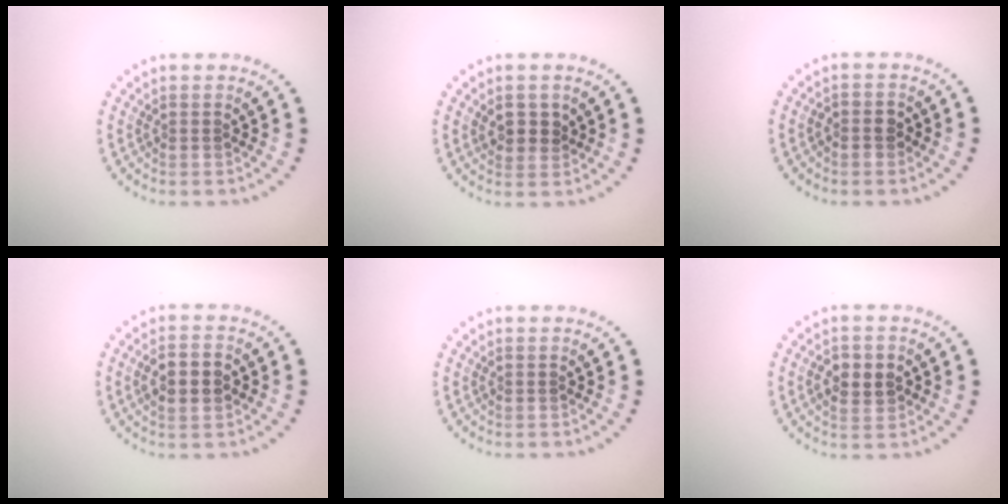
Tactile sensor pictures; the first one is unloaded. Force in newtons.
{"total": 1.9, "press": 1.7, "slide": 0.7}
{"total": 1.5, "press": 1.4, "slide": 0.6}
{"total": 3.2, "press": 3.2, "slide": 0.3}
{"total": 0.0}
{"total": 2.9, "press": 2.9, "slide": 0.2}